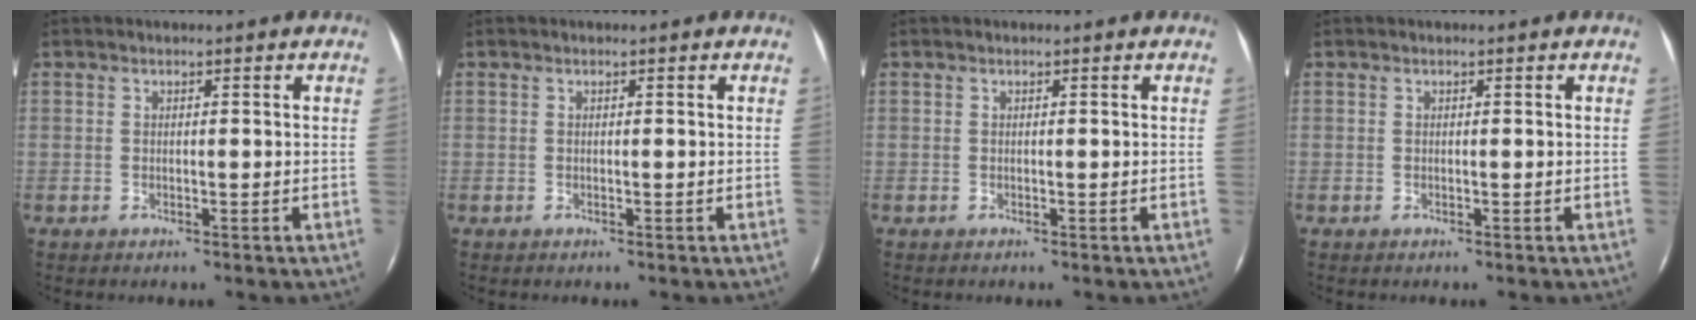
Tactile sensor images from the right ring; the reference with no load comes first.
{"total": 0.0}
{"total": 0.0}
{"total": 0.0}